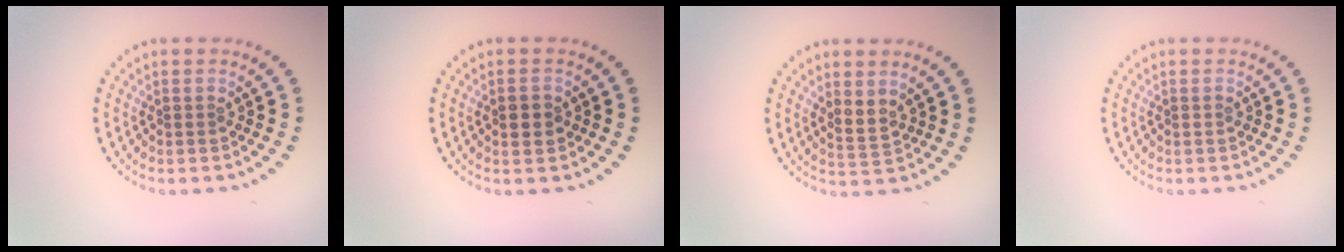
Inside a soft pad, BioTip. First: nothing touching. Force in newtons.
{"total": 1.7, "press": 1.7, "slide": 0.2}
{"total": 1.7, "press": 1.4, "slide": 1.0}
{"total": 0.5, "press": 0.5, "slide": 0.1}